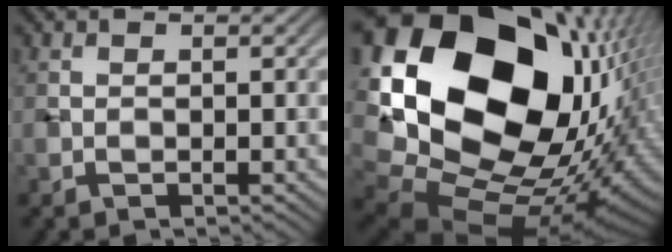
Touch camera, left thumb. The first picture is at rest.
{"total": 23.5, "force": [5.4, 17.0, 15.2], "torque": [-0.346, -0.017, 0.130]}